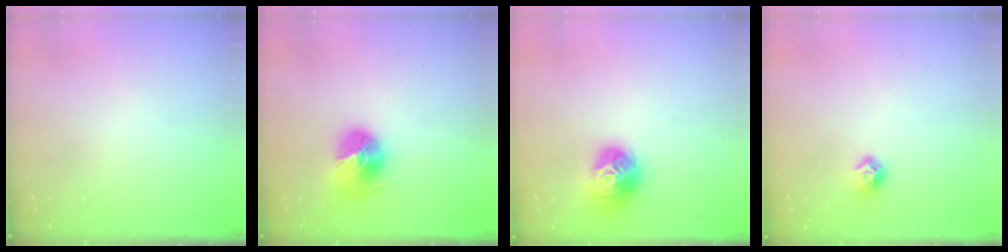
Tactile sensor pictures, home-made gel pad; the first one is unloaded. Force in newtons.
{"total": 8.1, "press": 8.1, "slide": 0.1}
{"total": 13.7, "press": 13.6, "slide": 1.3}
{"total": 7.4, "press": 7.3, "slide": 1.2}